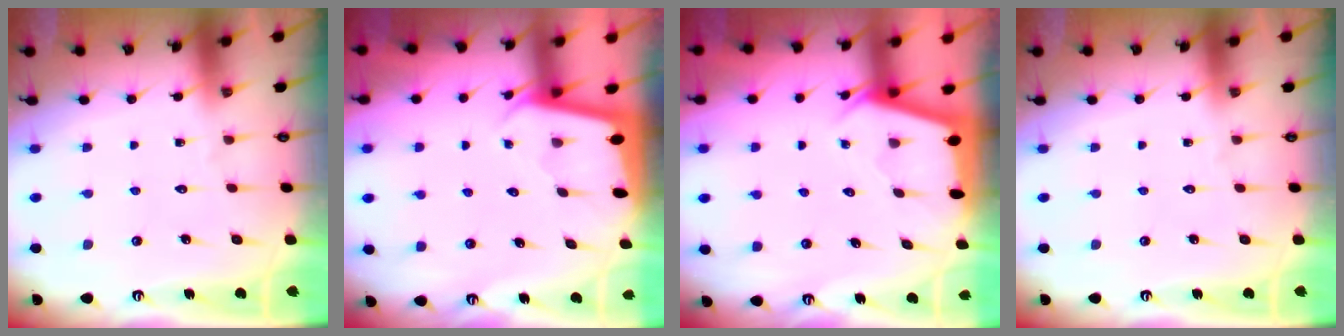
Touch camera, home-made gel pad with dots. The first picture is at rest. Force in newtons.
{"total": 1.9, "press": 1.9, "slide": 0.1}
{"total": 2.3, "press": 2.3, "slide": 0.3}
{"total": 0.0}